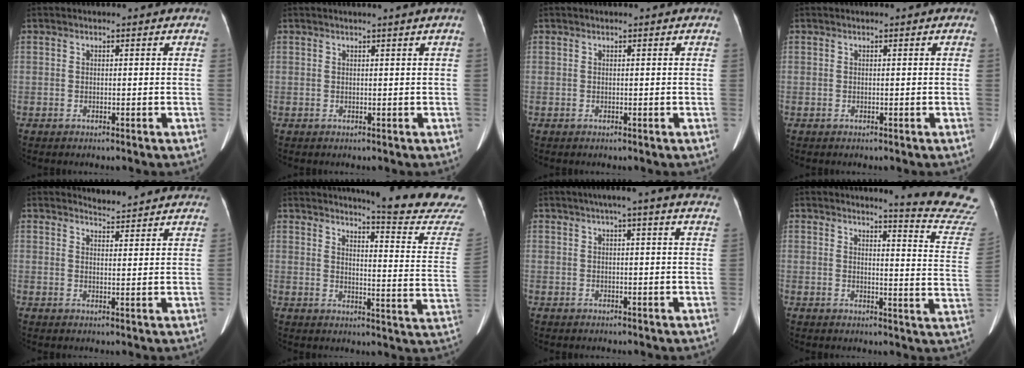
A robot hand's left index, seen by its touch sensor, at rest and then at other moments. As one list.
[{"total": 1.3, "force": [0.9, -0.4, 0.9], "torque": [-0.013, 0.002, 0.017]}, {"total": 0.0}, {"total": 0.0}, {"total": 9.7, "force": [9.6, 0.5, 1.2], "torque": [-0.009, -0.010, 0.102]}, {"total": 16.8, "force": [16.1, -1.8, 4.6], "torque": [-0.066, -0.142, 0.177]}, {"total": 13.4, "force": [11.4, -0.1, 7.2], "torque": [-0.102, 0.013, 0.122]}, {"total": 14.3, "force": [14.0, -1.7, 2.3], "torque": [-0.016, -0.147, 0.133]}]